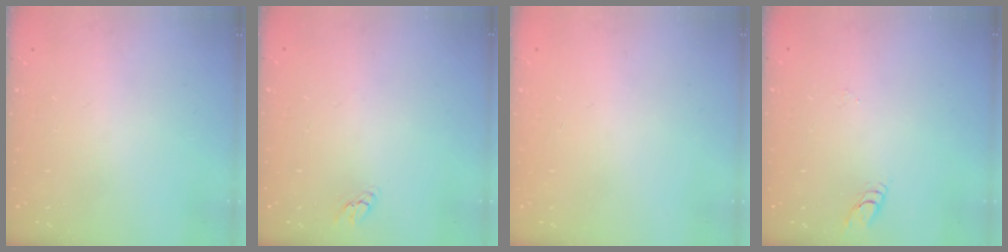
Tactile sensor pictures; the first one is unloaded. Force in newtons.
{"total": 2.9, "press": 2.9, "slide": 0.2}
{"total": 0.0}
{"total": 4.8, "press": 4.8, "slide": 0.4}